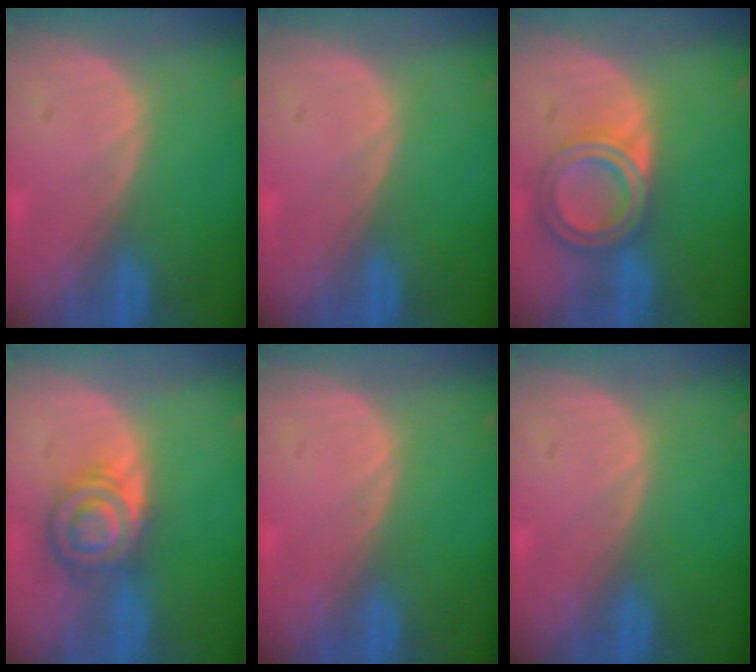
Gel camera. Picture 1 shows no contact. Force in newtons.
{"total": 0.0}
{"total": 6.9, "press": 6.2, "slide": 3.1}
{"total": 6.4, "press": 6.4, "slide": 0.1}
{"total": 0.6, "press": 0.0, "slide": 0.6}
{"total": 0.0}